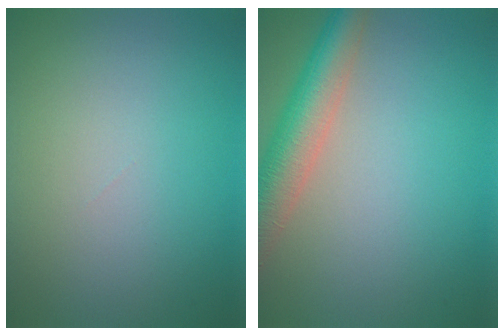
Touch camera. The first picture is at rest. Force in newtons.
{"total": 5.9, "press": 5.8, "slide": 0.2}